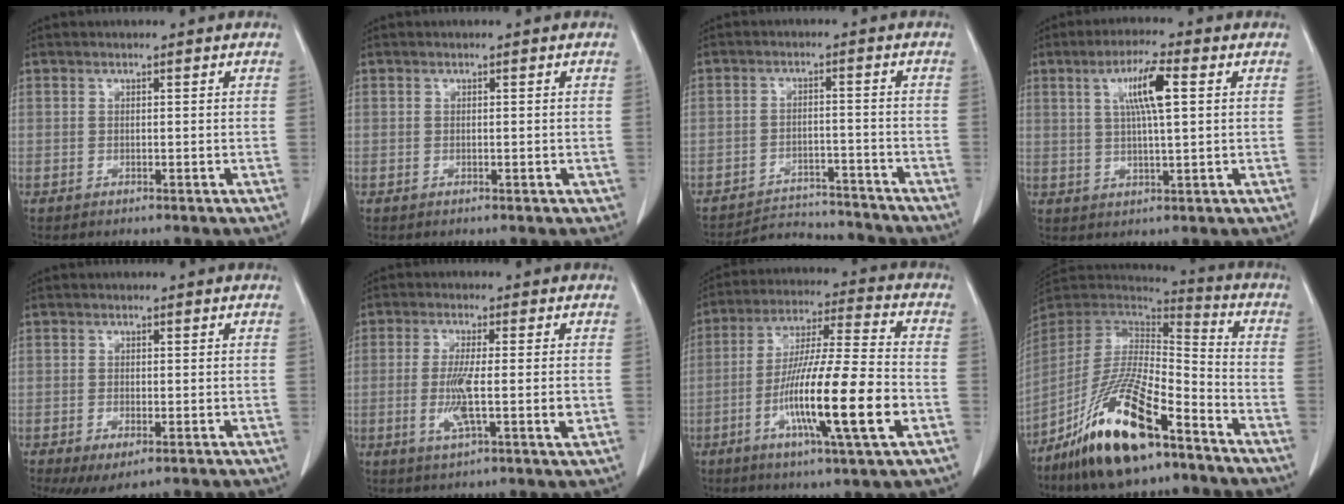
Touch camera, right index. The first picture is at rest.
{"total": 0.6, "force": [-0.2, 0.3, 0.5], "torque": [-0.010, -0.001, -0.001]}
{"total": 8.5, "force": [-8.3, 1.6, -0.4], "torque": [0.012, 0.013, -0.124]}
{"total": 7.2, "force": [2.2, 0.6, 6.9], "torque": [-0.127, 0.007, 0.038]}
{"total": 3.8, "force": [-1.5, 1.5, 3.1], "torque": [-0.051, -0.010, -0.013]}
{"total": 7.4, "force": [-1.1, 0.5, 7.3], "torque": [-0.138, -0.013, -0.022]}
{"total": 17.2, "force": [-5.3, 0.5, 16.4], "torque": [-0.299, -0.014, -0.093]}
{"total": 19.4, "force": [-12.0, 4.6, 14.6], "torque": [-0.296, -0.023, -0.219]}